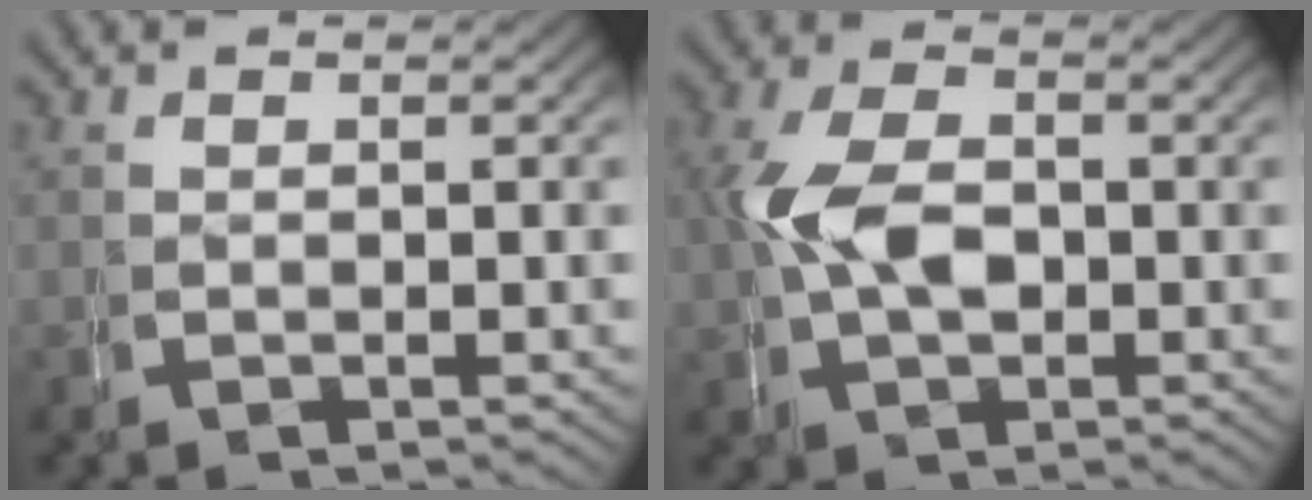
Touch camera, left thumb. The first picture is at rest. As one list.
[{"total": 4.7, "force": [0.4, 3.4, 3.2], "torque": [-0.081, -0.015, 0.018]}]